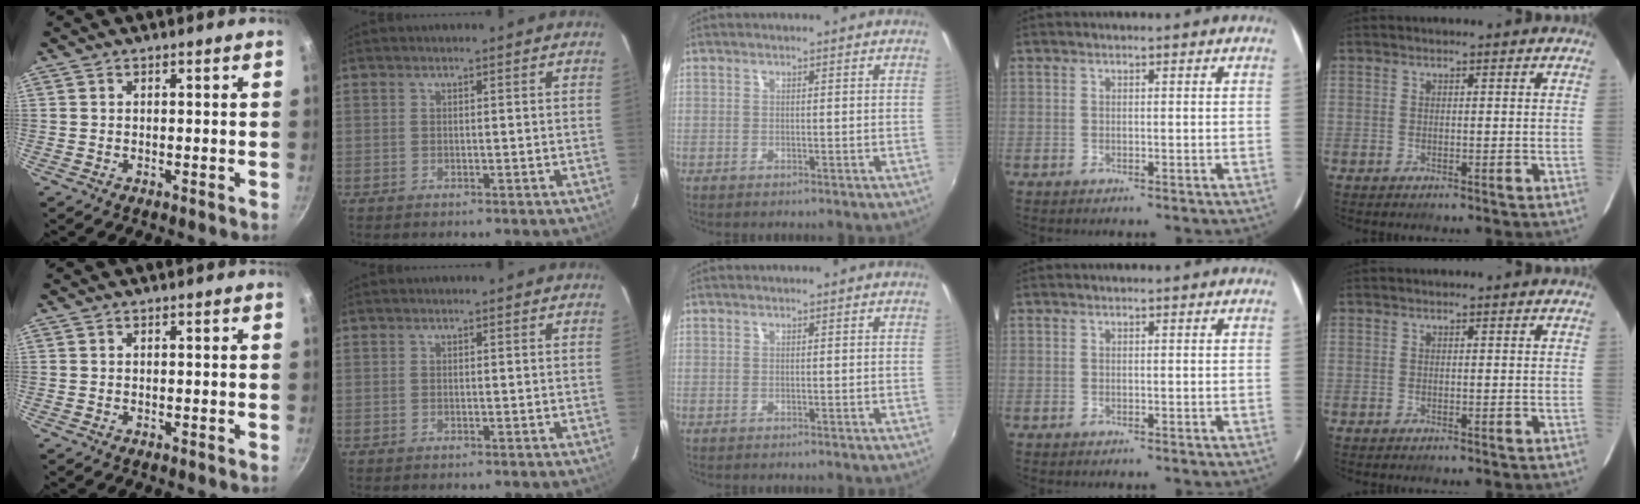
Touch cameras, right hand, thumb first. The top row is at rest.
{}